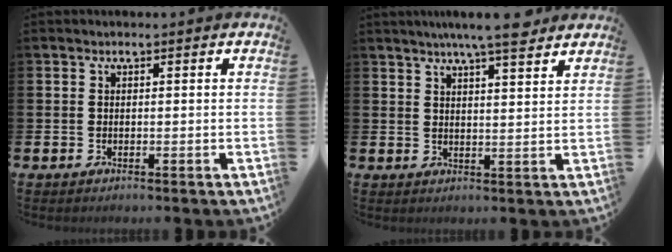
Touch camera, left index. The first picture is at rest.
{"total": 6.3, "force": [5.7, 0.1, 2.7], "torque": [-0.055, -0.021, 0.100]}